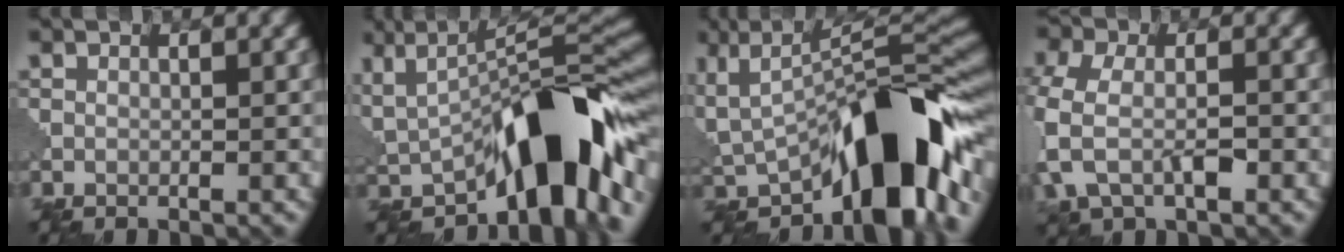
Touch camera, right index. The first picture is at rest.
{"total": 11.7, "force": [-3.3, 4.4, 10.4], "torque": [-0.126, 0.016, -0.064]}
{"total": 12.0, "force": [-3.8, 5.0, 10.3], "torque": [-0.119, 0.014, -0.071]}
{"total": 6.0, "force": [-1.9, 3.5, 4.4], "torque": [-0.114, -0.003, -0.044]}